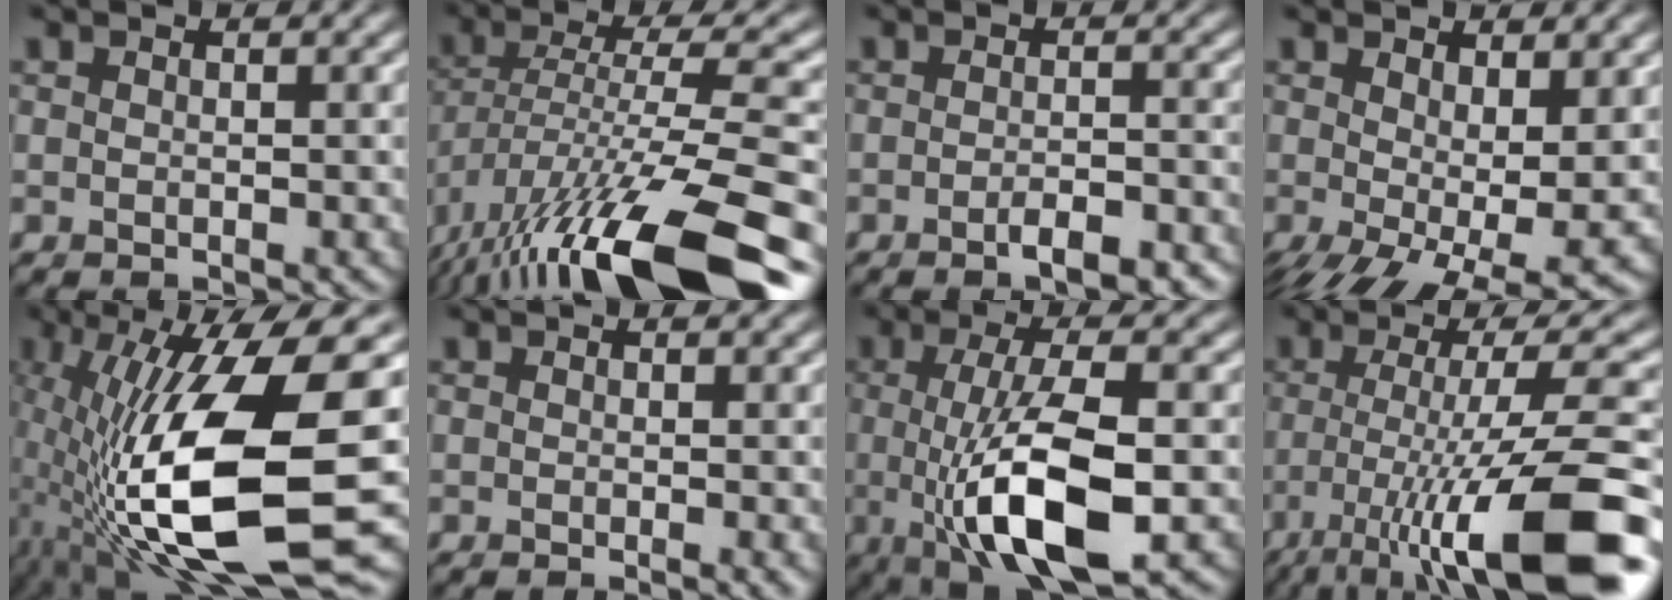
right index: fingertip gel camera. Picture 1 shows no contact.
{"total": 14.6, "force": [-8.4, 3.8, 11.4], "torque": [-0.208, 0.010, -0.137]}
{"total": 3.5, "force": [-2.0, 1.0, 2.7], "torque": [-0.043, -0.001, -0.031]}
{"total": 8.5, "force": [-2.2, 3.2, 7.6], "torque": [-0.126, -0.026, -0.021]}
{"total": 15.5, "force": [-2.3, 4.8, 14.6], "torque": [-0.278, -0.014, -0.034]}
{"total": 1.3, "force": [-0.2, 0.2, 1.2], "torque": [-0.017, -0.007, -0.004]}
{"total": 9.1, "force": [-1.5, 2.6, 8.5], "torque": [-0.143, -0.006, -0.027]}
{"total": 12.9, "force": [-6.1, 2.7, 11.0], "torque": [-0.159, -0.001, -0.103]}